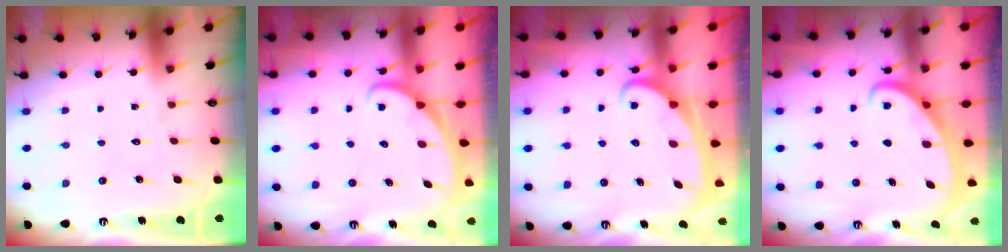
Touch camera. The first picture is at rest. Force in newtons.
{"total": 1.6, "press": 1.6, "slide": 0.0}
{"total": 2.8, "press": 2.8, "slide": 0.2}
{"total": 2.4, "press": 2.4, "slide": 0.4}